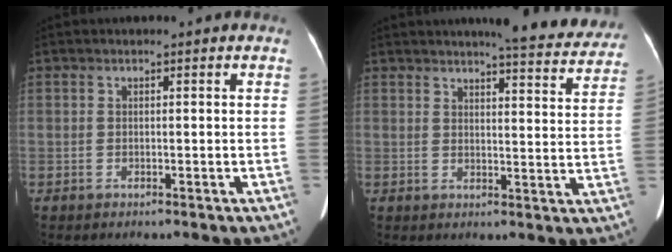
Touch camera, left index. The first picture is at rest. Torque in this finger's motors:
{"motor_torque": [0.10, -0.13, 0.00, 0.06]}